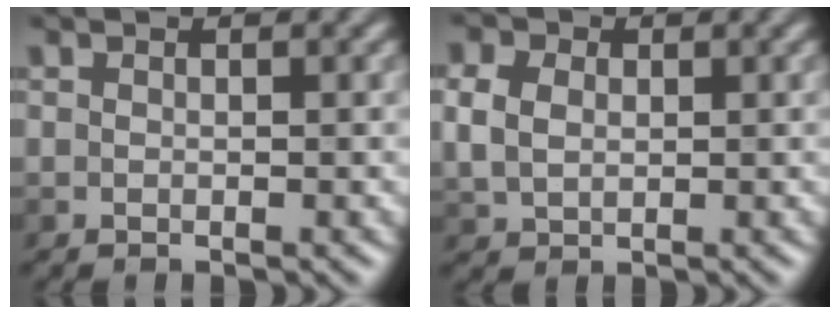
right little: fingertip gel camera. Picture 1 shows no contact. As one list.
[{"total": 4.2, "force": [1.1, 3.2, 2.5], "torque": [-0.063, 0.013, 0.009]}]